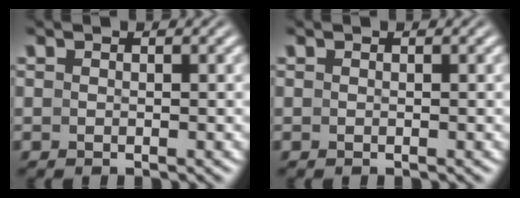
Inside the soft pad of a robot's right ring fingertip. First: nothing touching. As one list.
[{"total": 0.0}]